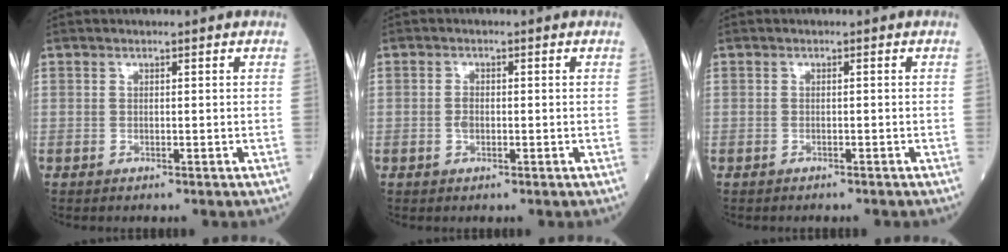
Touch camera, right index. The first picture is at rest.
{"total": 1.5, "force": [-0.4, 1.0, 1.1], "torque": [-0.027, 0.001, -0.007]}
{"total": 2.6, "force": [-2.2, 0.8, 1.1], "torque": [-0.023, -0.006, -0.022]}